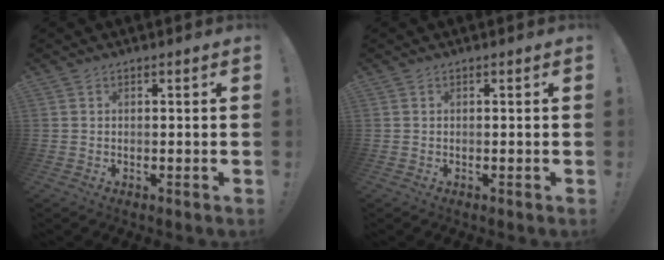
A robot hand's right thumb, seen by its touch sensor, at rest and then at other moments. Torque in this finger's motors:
{"motor_torque": [0.00, 0.00, 0.00, 0.00, 0.00]}